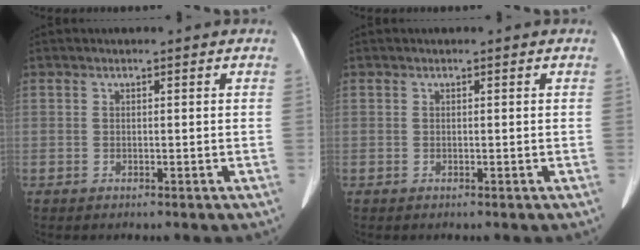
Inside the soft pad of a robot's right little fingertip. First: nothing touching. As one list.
[{"total": 0.0}]